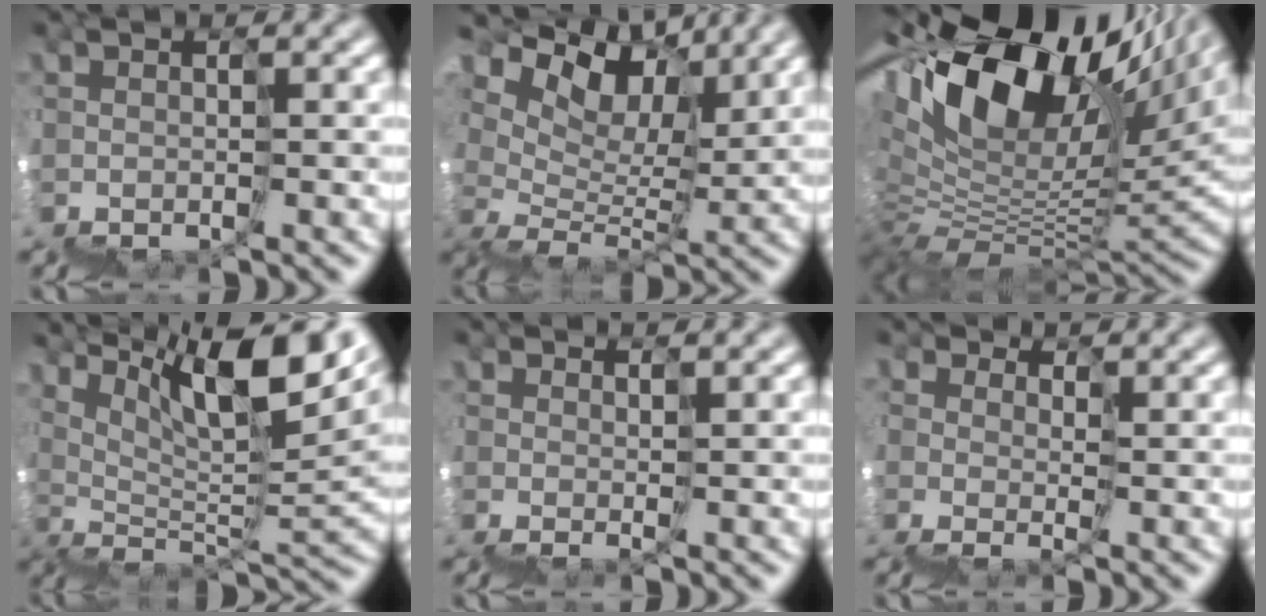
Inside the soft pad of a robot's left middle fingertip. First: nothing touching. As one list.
[{"total": 7.7, "force": [7.1, 2.5, 1.5], "torque": [-0.036, 0.027, 0.117]}, {"total": 13.1, "force": [7.5, 5.6, 9.1], "torque": [-0.155, 0.035, 0.131]}, {"total": 11.1, "force": [8.6, 1.9, 6.8], "torque": [-0.109, 0.030, 0.154]}, {"total": 1.1, "force": [0.2, 0.4, 1.0], "torque": [-0.007, -0.005, 0.009]}, {"total": 2.0, "force": [0.3, 1.6, 1.1], "torque": [-0.018, -0.006, 0.008]}]